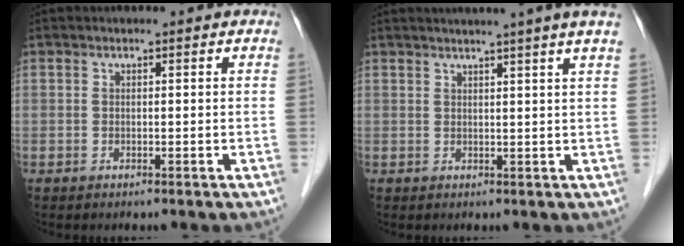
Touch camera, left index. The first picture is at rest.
{"total": 5.9, "force": [4.8, -1.5, 3.0], "torque": [-0.038, 0.010, 0.051]}